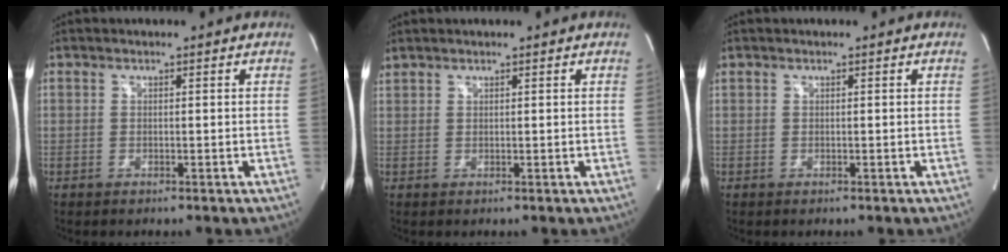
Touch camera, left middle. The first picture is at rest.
{"total": 1.4, "force": [1.3, -0.1, 0.5], "torque": [-0.021, 0.021, 0.032]}
{"total": 0.0}